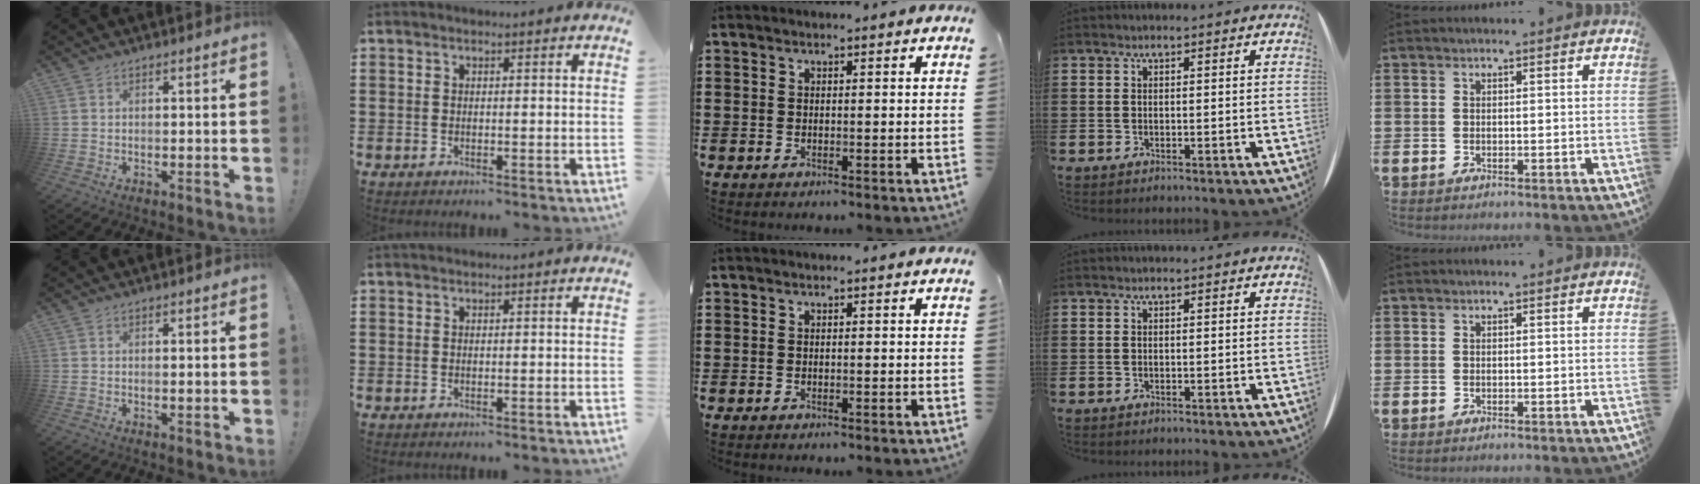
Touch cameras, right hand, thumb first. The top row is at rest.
{"thumb": {"total": 0.8, "force": [0.1, -0.2, 0.8], "torque": [-0.003, -0.005, -0.001]}}